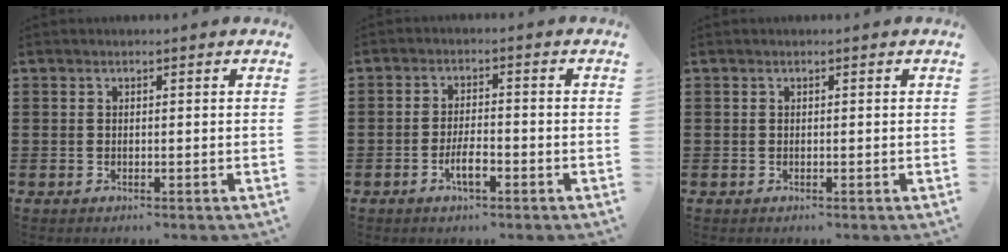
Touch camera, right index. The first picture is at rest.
{"total": 4.2, "force": [-2.0, 1.4, 3.4], "torque": [-0.064, 0.003, -0.037]}
{"total": 0.0}